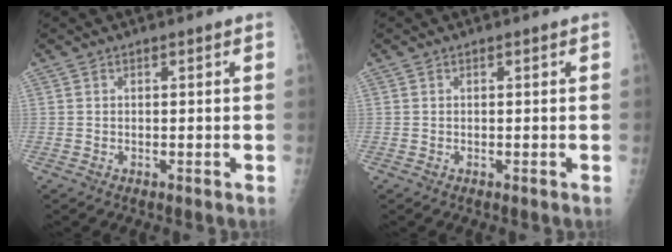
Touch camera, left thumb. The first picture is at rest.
{"total": 0.0}